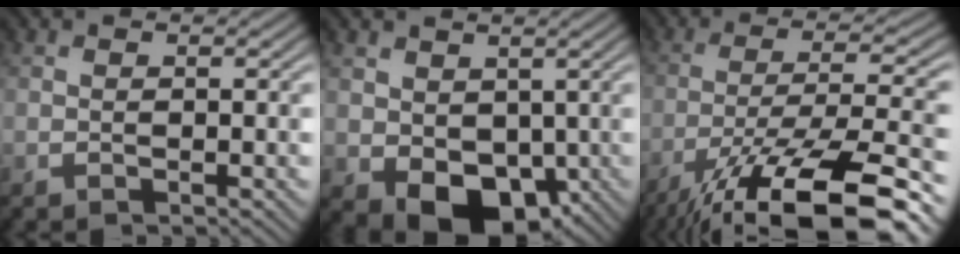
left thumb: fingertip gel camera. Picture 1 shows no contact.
{"total": 7.6, "force": [-1.1, 5.7, 4.9], "torque": [-0.098, -0.025, -0.012]}
{"total": 15.7, "force": [-10.2, 4.0, 11.3], "torque": [-0.206, -0.012, -0.168]}